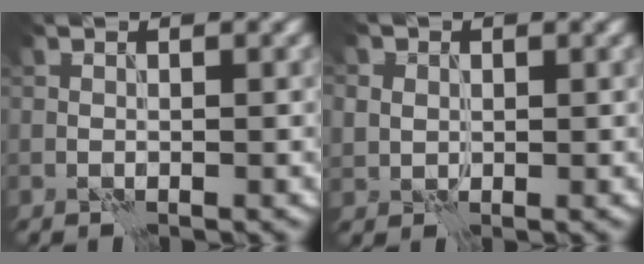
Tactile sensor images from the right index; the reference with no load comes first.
{"total": 3.1, "force": [1.1, 2.6, 1.2], "torque": [-0.034, 0.007, 0.015]}